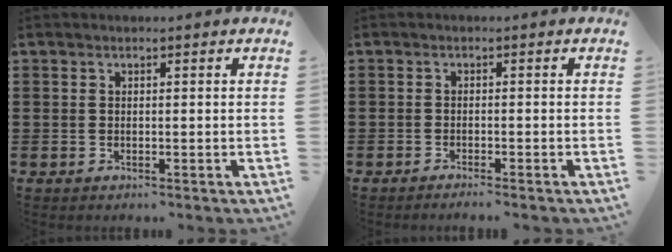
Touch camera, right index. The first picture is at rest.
{"total": 1.1, "force": [-1.0, -0.2, 0.2], "torque": [-0.006, -0.001, -0.020]}